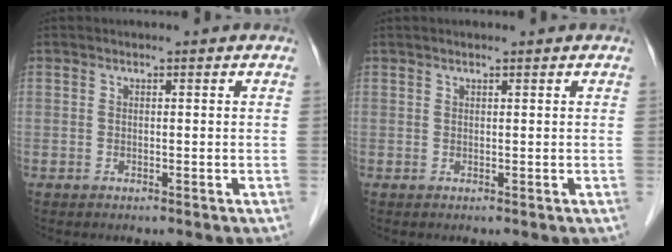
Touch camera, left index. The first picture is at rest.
{"total": 0.7, "force": [0.6, 0.2, 0.4], "torque": [-0.013, 0.008, 0.011]}